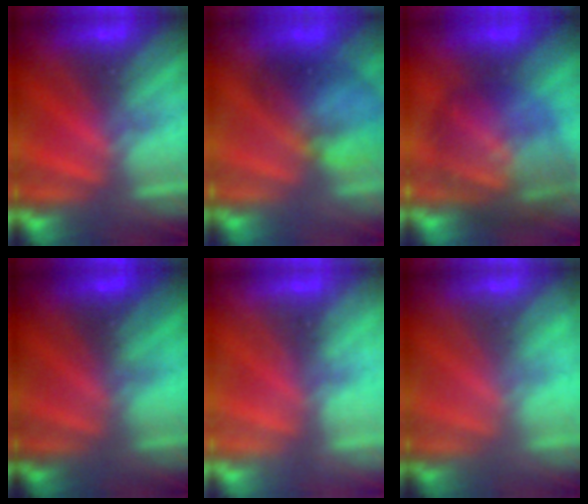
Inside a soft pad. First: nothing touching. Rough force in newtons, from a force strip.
{"total": 8.0}
{"total": 10.0}
{"total": 4.8}
{"total": 2.0}
{"total": 2.1}